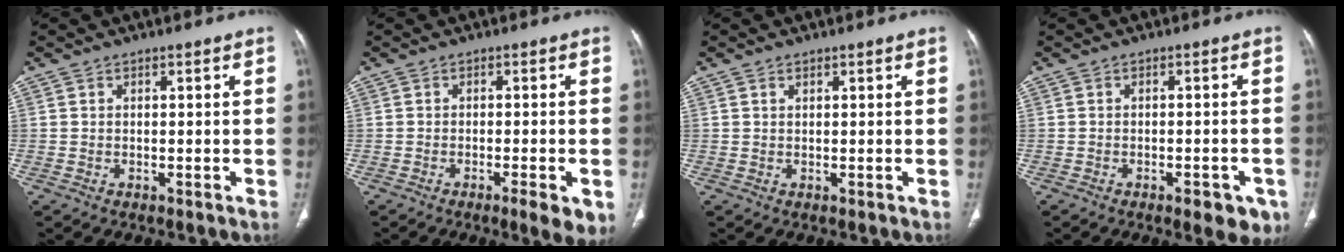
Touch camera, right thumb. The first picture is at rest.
{"total": 5.5, "force": [-2.3, 1.0, 4.9], "torque": [-0.072, -0.005, -0.031]}
{"total": 0.6, "force": [0.4, 0.3, 0.3], "torque": [-0.006, -0.001, 0.008]}
{"total": 6.1, "force": [-3.3, 2.5, 4.5], "torque": [-0.040, 0.009, -0.038]}